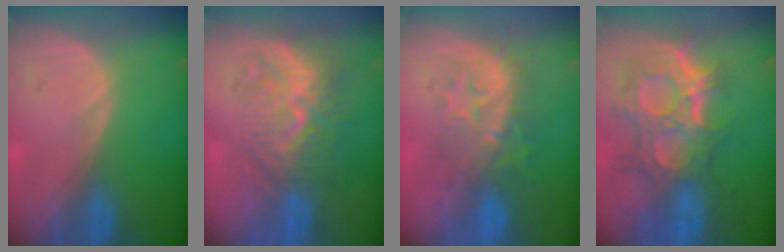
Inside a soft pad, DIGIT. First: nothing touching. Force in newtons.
{"total": 10.0, "press": 8.6, "slide": 4.9}
{"total": 8.5, "press": 8.2, "slide": 1.9}
{"total": 11.8, "press": 10.6, "slide": 5.2}